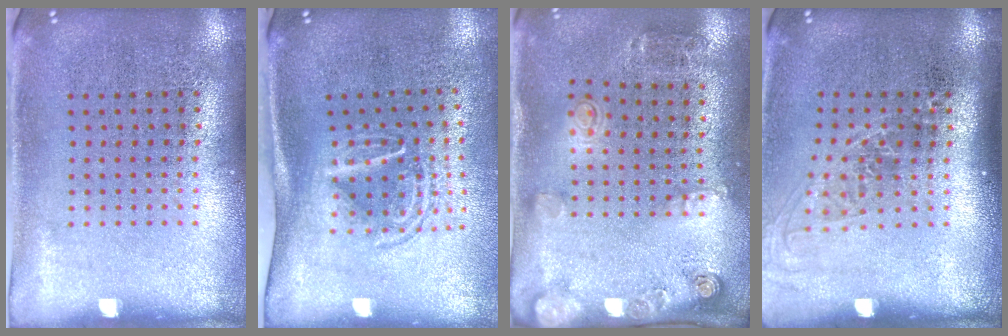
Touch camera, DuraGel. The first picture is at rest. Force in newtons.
{"total": 1.7, "press": 1.2, "slide": 1.2}
{"total": 2.0, "press": 1.2, "slide": 1.6}
{"total": 1.4, "press": 1.1, "slide": 0.9}